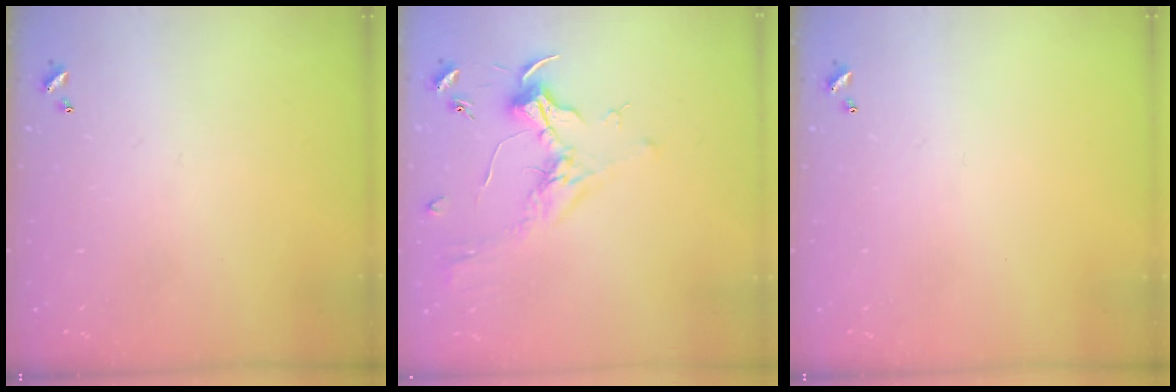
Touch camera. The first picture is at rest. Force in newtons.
{"total": 1.8, "press": 1.6, "slide": 0.7}
{"total": 0.0}